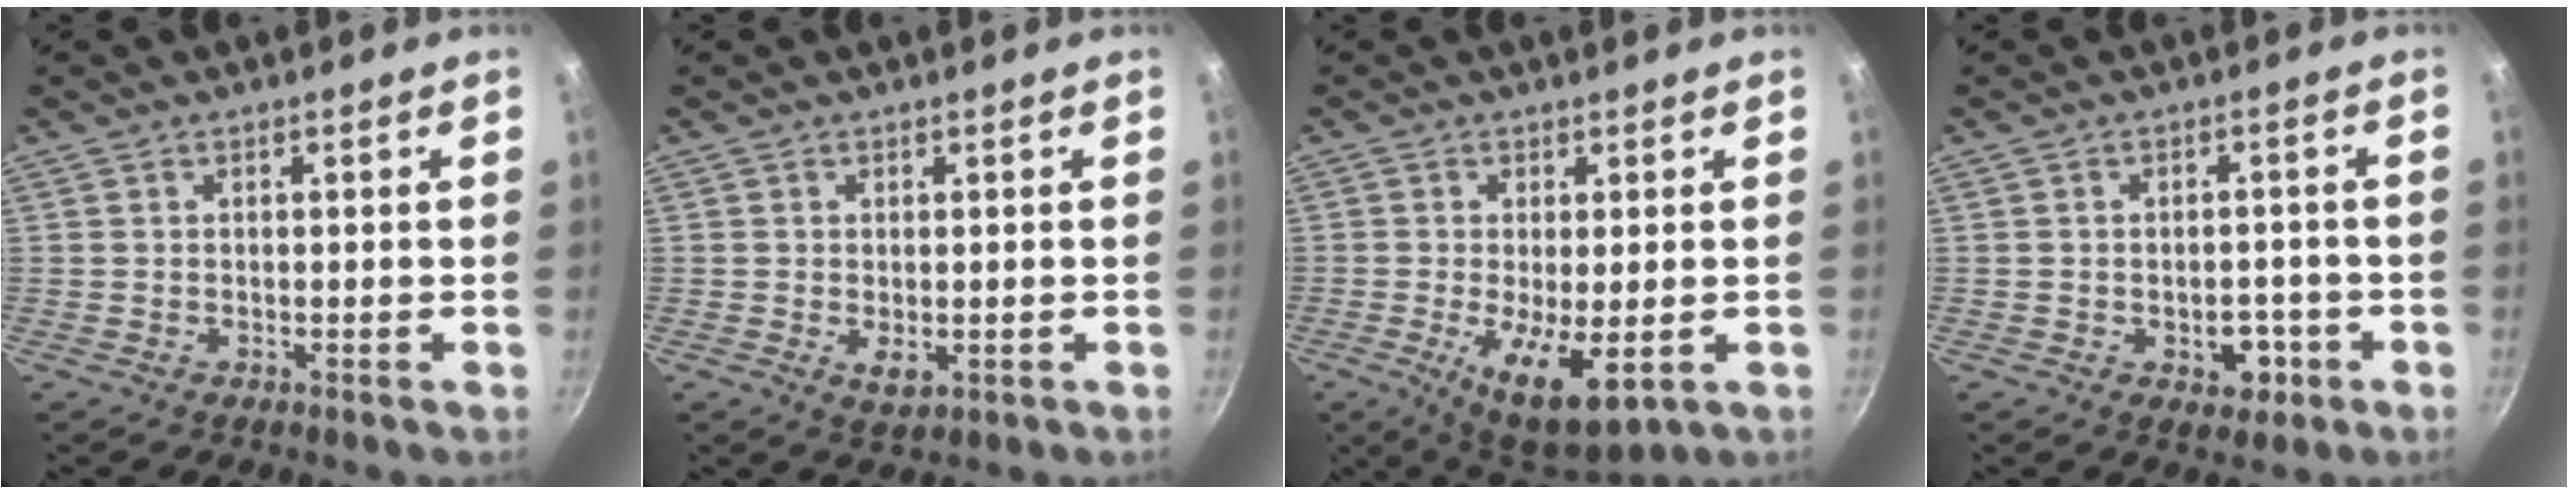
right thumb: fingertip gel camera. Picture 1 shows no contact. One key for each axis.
{"total": 2.7, "fx": -0.5, "fy": 1.5, "fz": 2.3, "tx": -0.037, "ty": -0.011, "tz": -0.004}
{"total": 11.1, "fx": -2.6, "fy": 4.1, "fz": 10.0, "tx": -0.163, "ty": -0.014, "tz": -0.028}
{"total": 5.3, "fx": -2.1, "fy": 3.5, "fz": 3.4, "tx": -0.021, "ty": 0.012, "tz": -0.022}